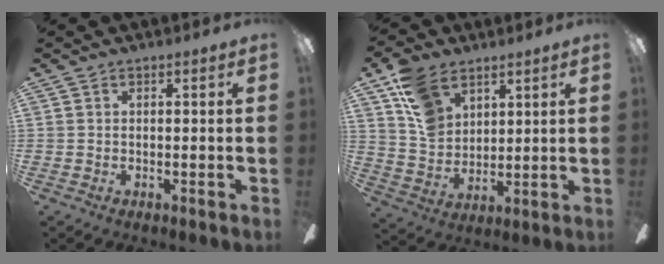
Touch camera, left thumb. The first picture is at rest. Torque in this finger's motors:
{"motor_torque": [1.26, 1.11, 0.72, -0.89, 0.09]}